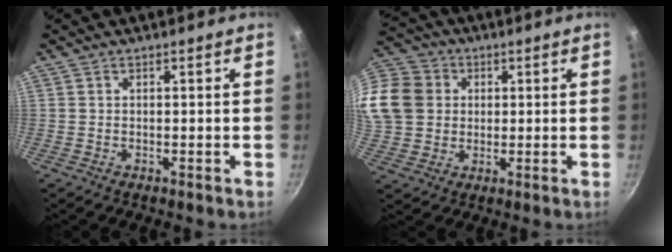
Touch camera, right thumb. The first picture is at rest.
{"total": 20.7, "force": [3.8, 17.9, 9.8], "torque": [-0.234, 0.036, 0.070]}